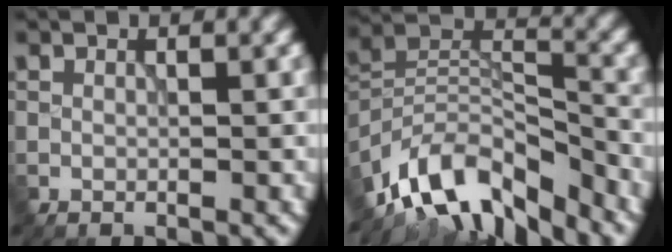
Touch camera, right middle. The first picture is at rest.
{"total": 11.6, "force": [-8.6, 4.6, 6.3], "torque": [-0.111, 0.012, -0.174]}